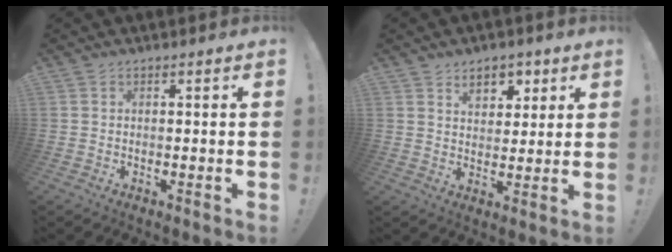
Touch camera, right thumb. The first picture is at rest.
{"total": 7.4, "force": [4.2, 5.0, 3.4], "torque": [-0.045, -0.019, 0.078]}